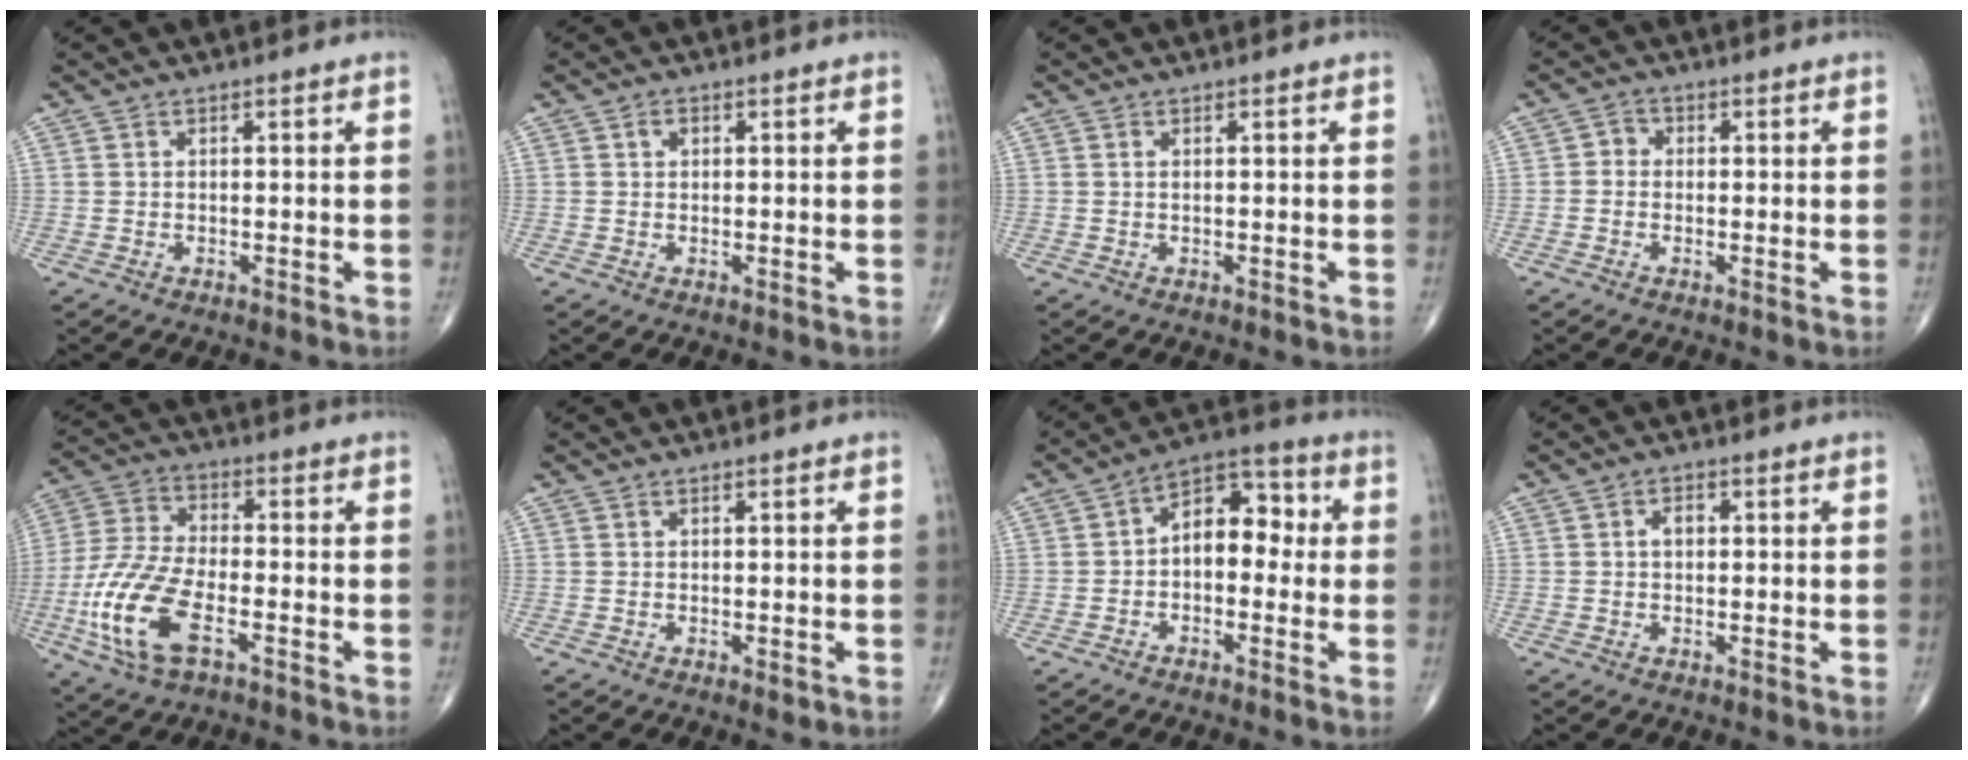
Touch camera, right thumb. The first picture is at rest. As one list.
[{"total": 1.2, "force": [0.4, 1.0, 0.6], "torque": [-0.006, 0.001, 0.004]}, {"total": 0.0}, {"total": 2.1, "force": [-0.3, 1.8, 0.9], "torque": [-0.003, 0.006, -0.014]}, {"total": 15.5, "force": [-5.6, 6.9, 12.7], "torque": [-0.281, 0.018, -0.107]}, {"total": 0.9, "force": [-0.1, 0.5, 0.7], "torque": [-0.005, -0.002, 0.001]}, {"total": 9.6, "force": [0.0, 6.1, 7.5], "torque": [-0.077, 0.033, -0.017]}, {"total": 2.0, "force": [0.2, 1.4, 1.4], "torque": [-0.019, 0.008, 0.001]}]